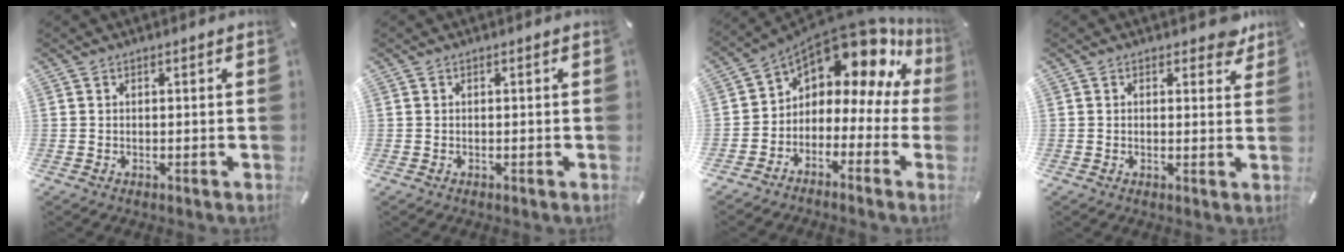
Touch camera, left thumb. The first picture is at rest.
{"total": 0.0}
{"total": 11.3, "force": [8.3, 5.3, 5.6], "torque": [-0.110, -0.081, 0.141]}
{"total": 3.4, "force": [2.4, 1.8, 1.6], "torque": [-0.005, -0.007, 0.037]}